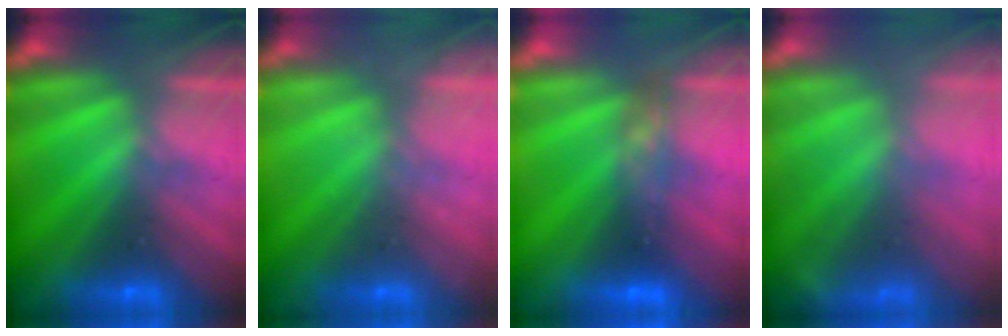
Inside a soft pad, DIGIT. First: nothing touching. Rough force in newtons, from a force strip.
{"total": 2.1}
{"total": 4.4}
{"total": 1.4}